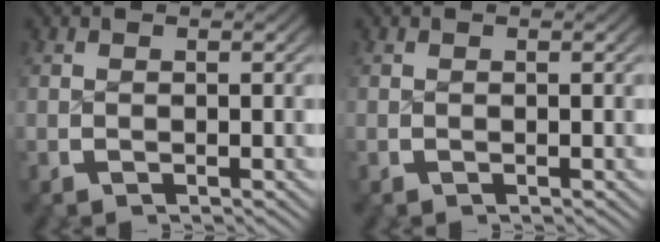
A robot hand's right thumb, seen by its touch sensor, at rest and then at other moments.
{"total": 0.0}